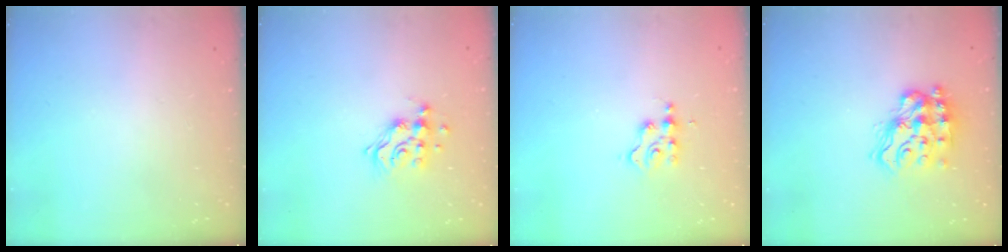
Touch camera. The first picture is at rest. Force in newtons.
{"total": 10.8, "press": 10.8, "slide": 0.8}
{"total": 3.0, "press": 3.0, "slide": 0.2}
{"total": 15.1, "press": 15.0, "slide": 1.1}